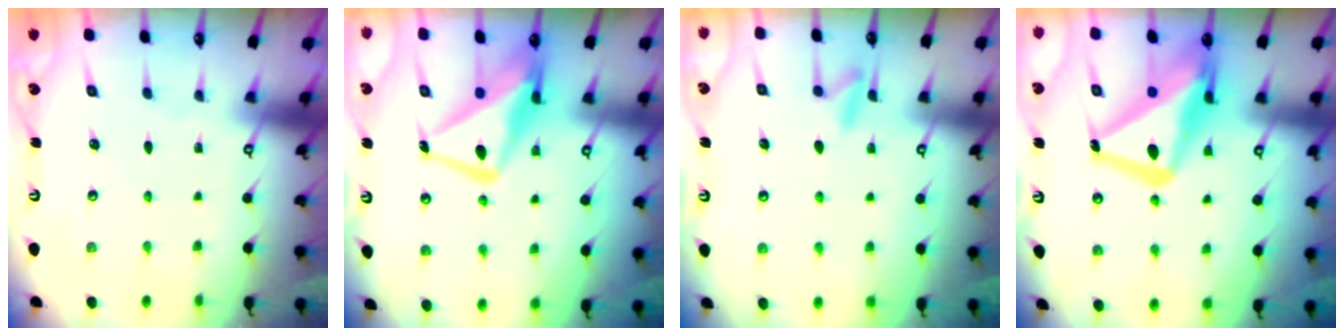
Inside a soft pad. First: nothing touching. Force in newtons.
{"total": 14.9, "press": 14.8, "slide": 1.7}
{"total": 8.3, "press": 8.3, "slide": 0.9}
{"total": 19.8, "press": 19.7, "slide": 1.7}